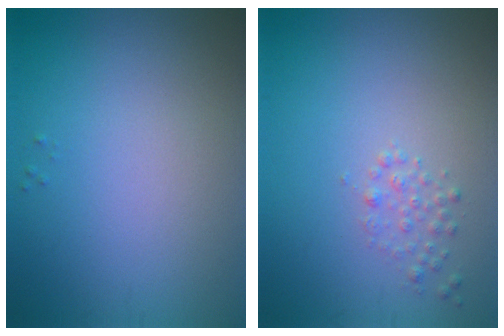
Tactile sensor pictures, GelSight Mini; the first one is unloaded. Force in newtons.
{"total": 1.1, "press": 1.1, "slide": 0.0}